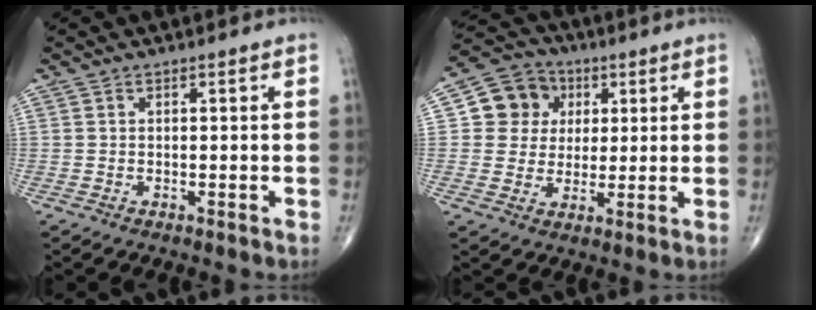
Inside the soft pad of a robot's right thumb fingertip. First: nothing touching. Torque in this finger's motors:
{"motor_torque": [-0.02, 1.50, 0.04, -0.16, 0.02]}